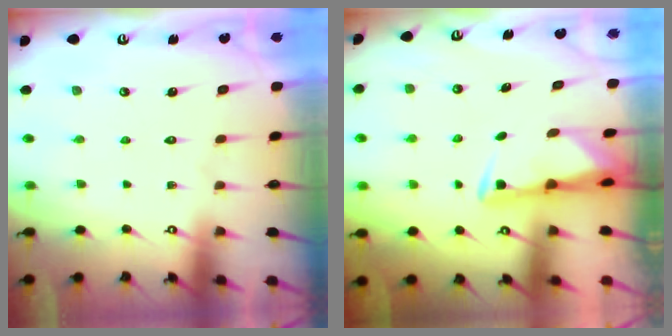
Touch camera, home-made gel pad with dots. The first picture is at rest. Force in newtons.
{"total": 3.0, "press": 2.9, "slide": 0.5}